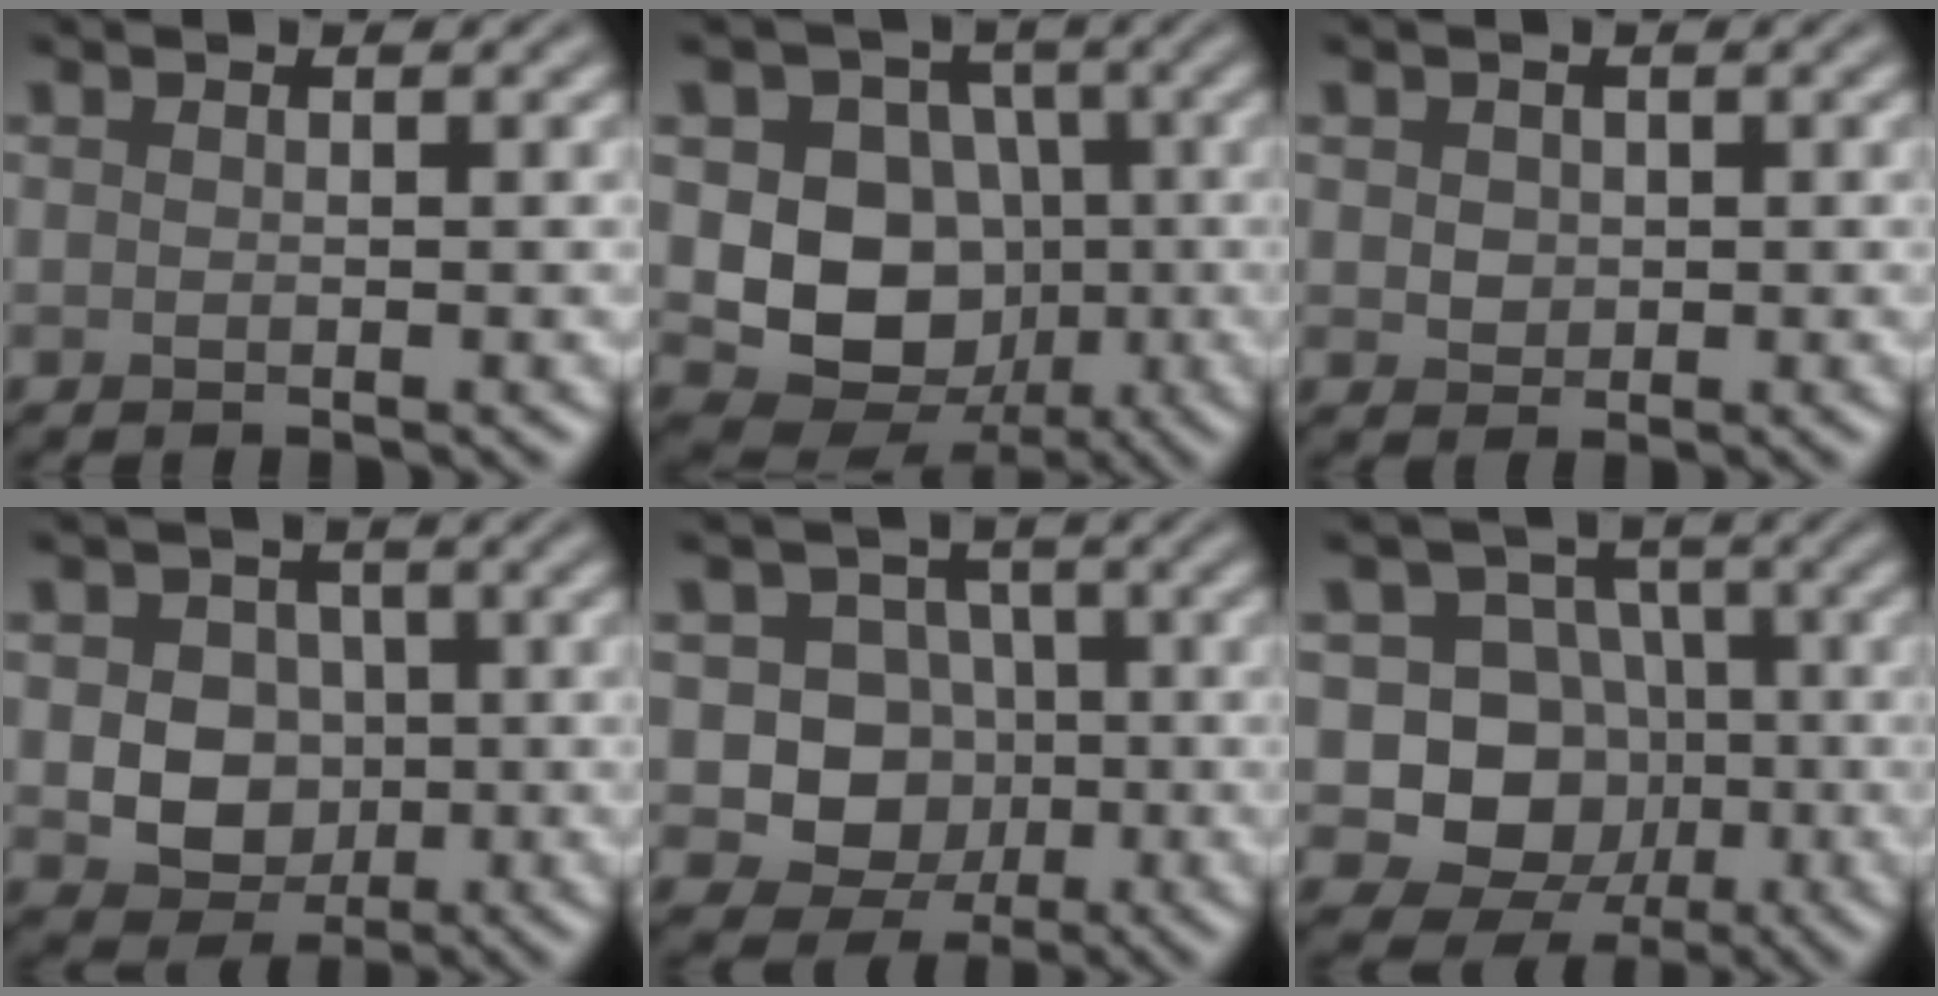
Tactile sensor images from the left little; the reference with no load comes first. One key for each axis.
{"total": 8.7, "fx": -0.4, "fy": 7.5, "fz": 4.5, "tx": -0.063, "ty": -0.009, "tz": -0.019}
{"total": 1.4, "fx": 0.3, "fy": 1.3, "fz": 0.6, "tx": -0.010, "ty": -0.003, "tz": 0.009}
{"total": 5.7, "fx": 0.0, "fy": 4.8, "fz": 3.0, "tx": -0.037, "ty": 0.012, "tz": -0.013}
{"total": 6.7, "fx": 0.0, "fy": 6.2, "fz": 2.4, "tx": -0.025, "ty": 0.014, "tz": -0.024}
{"total": 8.8, "fx": -1.0, "fy": 8.1, "fz": 3.4, "tx": -0.051, "ty": 0.011, "tz": -0.044}